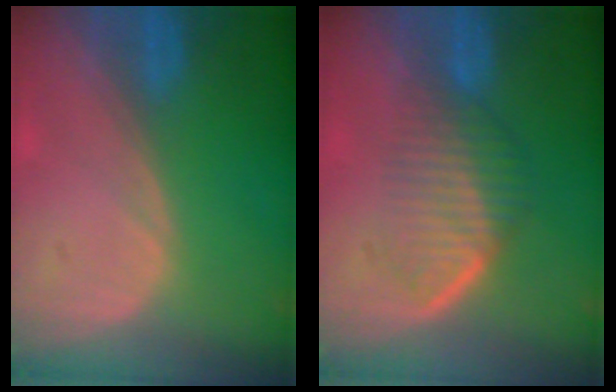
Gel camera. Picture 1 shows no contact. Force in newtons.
{"total": 7.1, "press": 6.1, "slide": 3.6}